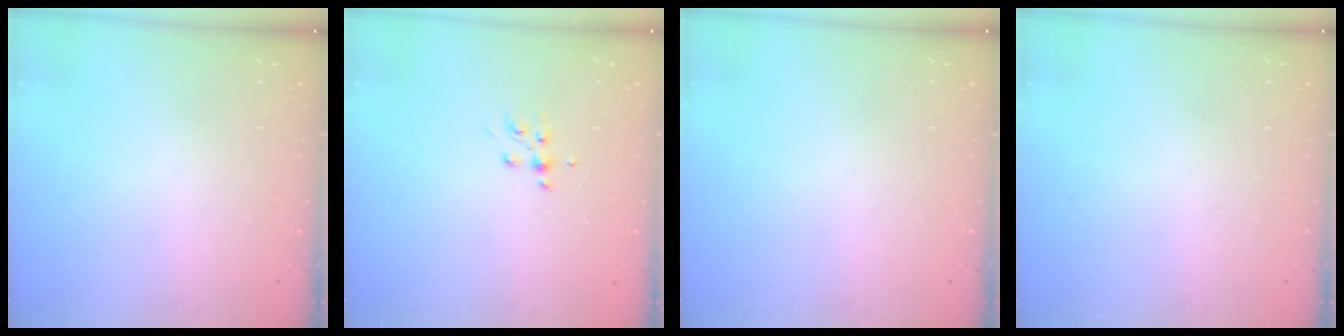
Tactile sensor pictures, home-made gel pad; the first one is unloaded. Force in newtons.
{"total": 5.0, "press": 4.9, "slide": 1.2}
{"total": 0.0}
{"total": 0.0}